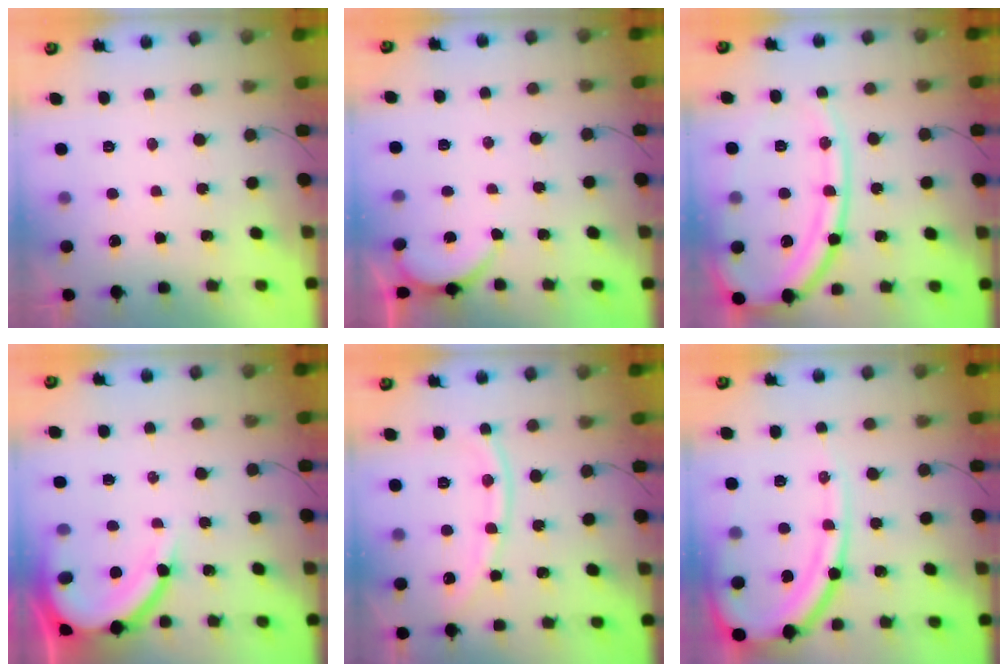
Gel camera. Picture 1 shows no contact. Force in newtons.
{"total": 2.8, "press": 2.8, "slide": 0.3}
{"total": 19.4, "press": 19.3, "slide": 1.9}
{"total": 11.4, "press": 11.3, "slide": 1.2}
{"total": 10.9, "press": 10.9, "slide": 1.3}
{"total": 15.4, "press": 15.3, "slide": 1.7}